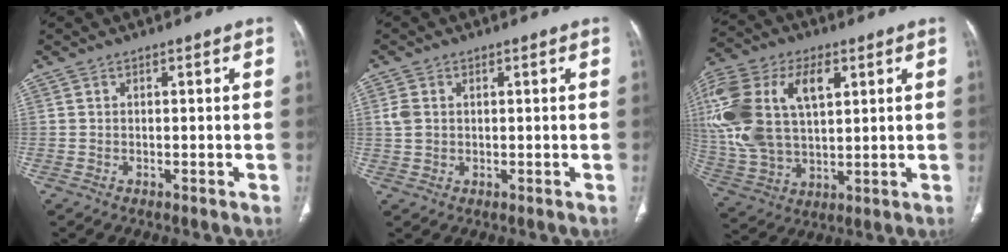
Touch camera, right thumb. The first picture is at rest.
{"total": 2.7, "force": [0.5, 2.1, 1.7], "torque": [-0.042, 0.004, 0.013]}
{"total": 23.9, "force": [6.4, 14.0, 18.3], "torque": [-0.409, 0.010, 0.121]}